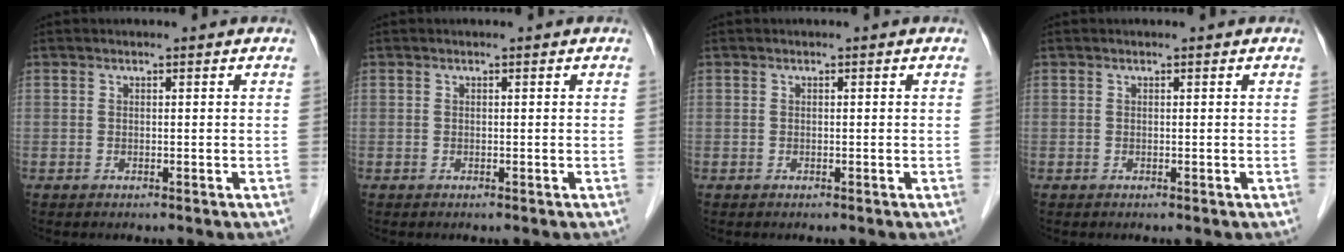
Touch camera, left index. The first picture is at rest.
{"total": 0.0}
{"total": 0.0}
{"total": 0.0}